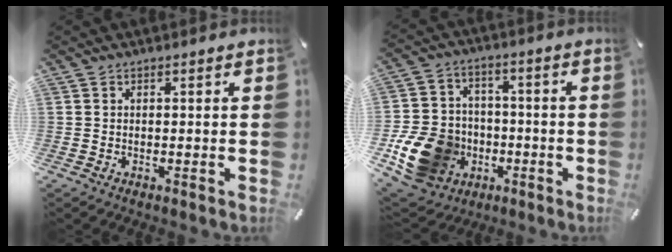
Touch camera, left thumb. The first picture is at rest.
{"total": 16.6, "force": [-5.3, 13.8, 7.7], "torque": [-0.150, 0.032, -0.084]}